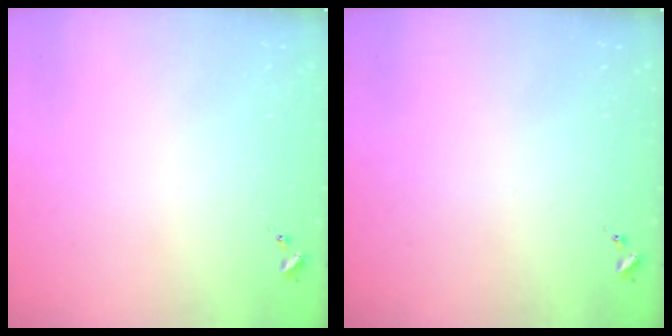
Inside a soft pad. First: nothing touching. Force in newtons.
{"total": 0.0}